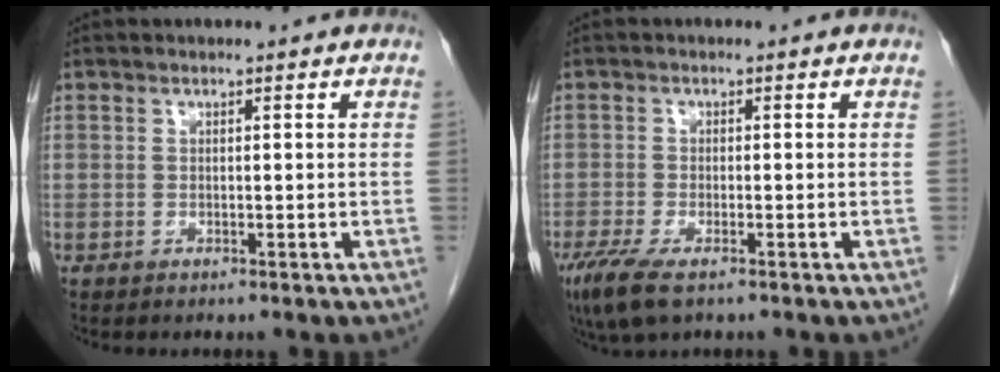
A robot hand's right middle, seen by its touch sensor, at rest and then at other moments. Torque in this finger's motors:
{"motor_torque": [1.30, -0.84, 0.35, 0.10]}